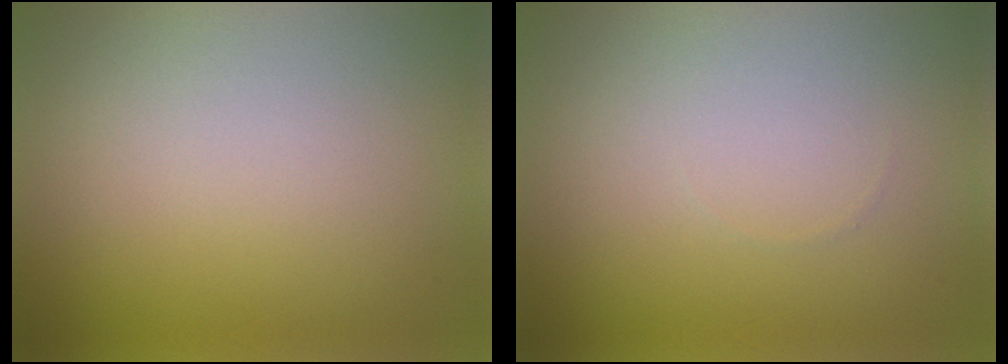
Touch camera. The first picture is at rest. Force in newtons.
{"total": 0.0}